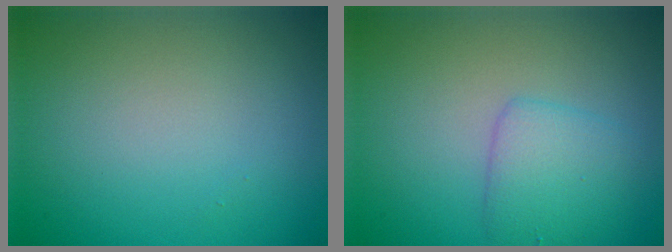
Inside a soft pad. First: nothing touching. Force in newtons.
{"total": 2.9, "press": 2.9, "slide": 0.1}